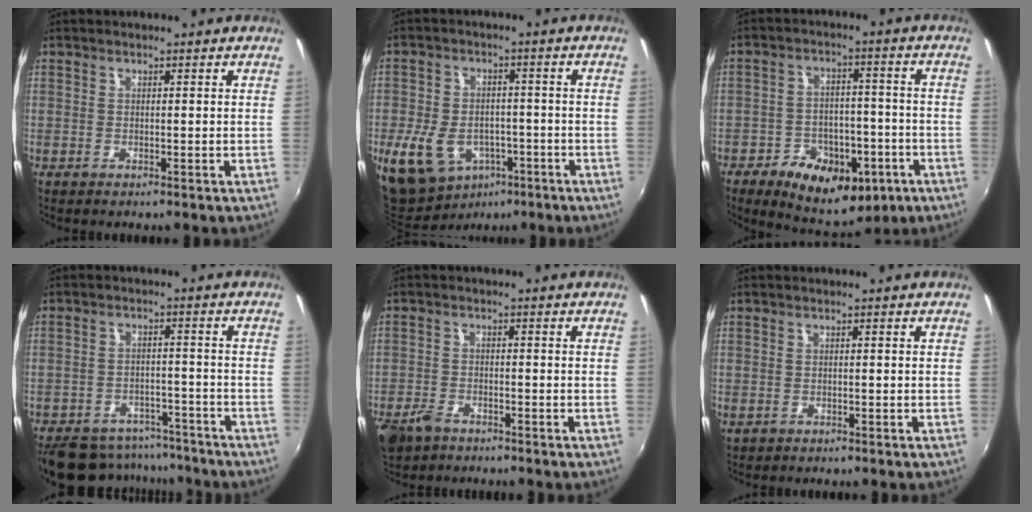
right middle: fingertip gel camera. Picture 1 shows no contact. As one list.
[{"total": 13.4, "force": [-6.0, 9.5, 7.2], "torque": [-0.184, -0.015, -0.083]}, {"total": 16.2, "force": [-8.6, 10.2, 9.1], "torque": [-0.179, 0.008, -0.114]}, {"total": 15.0, "force": [-12.7, 6.6, 4.6], "torque": [-0.112, 0.016, -0.170]}, {"total": 5.9, "force": [-3.9, 3.3, 2.8], "torque": [-0.082, -0.010, -0.074]}, {"total": 1.5, "force": [-0.4, 1.2, 0.8], "torque": [-0.018, -0.002, -0.002]}]